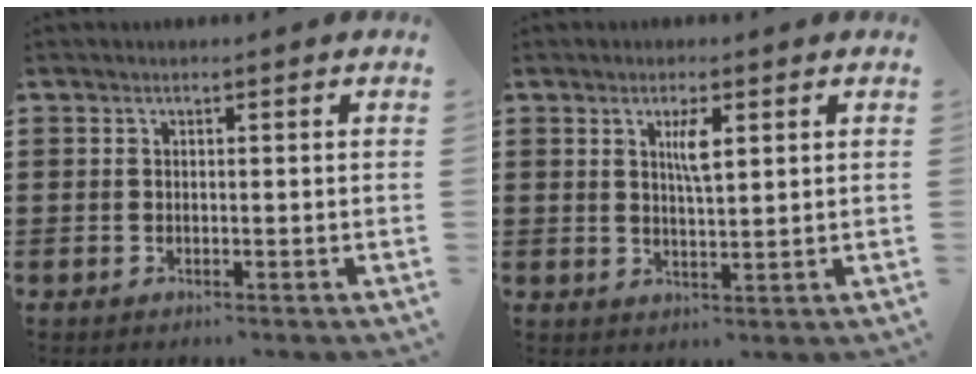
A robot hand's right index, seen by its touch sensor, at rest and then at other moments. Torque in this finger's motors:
{"motor_torque": [0.24, -0.15, 0.29, 0.11]}